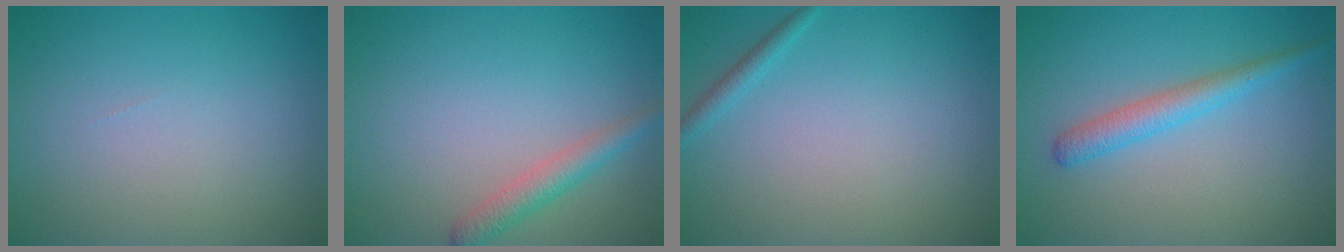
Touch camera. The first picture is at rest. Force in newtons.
{"total": 2.4, "press": 2.4, "slide": 0.1}
{"total": 1.1, "press": 1.1, "slide": 0.1}
{"total": 2.7, "press": 2.6, "slide": 0.1}